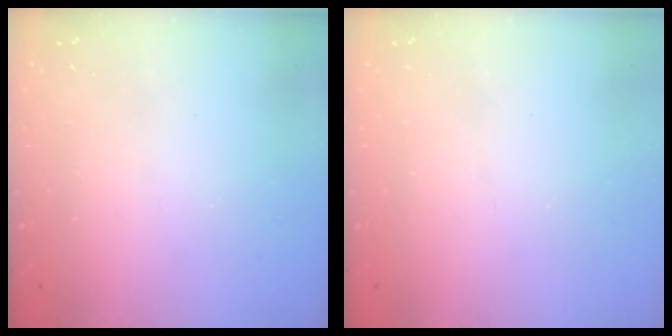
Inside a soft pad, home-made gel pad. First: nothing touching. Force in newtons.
{"total": 0.0}